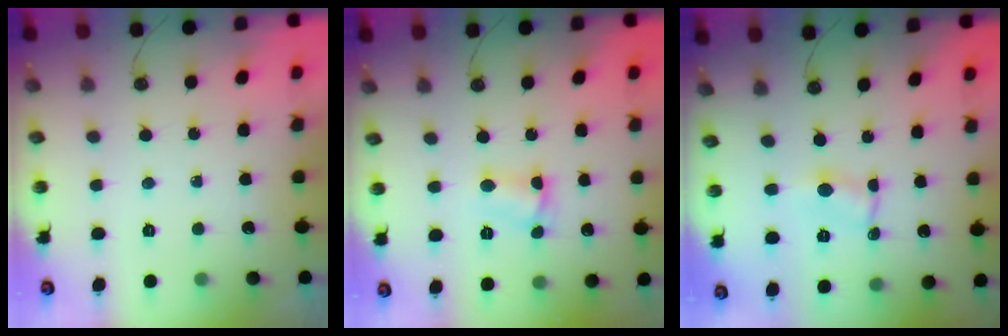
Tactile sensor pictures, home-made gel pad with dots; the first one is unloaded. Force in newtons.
{"total": 3.1, "press": 3.1, "slide": 0.2}
{"total": 0.7, "press": 0.6, "slide": 0.1}